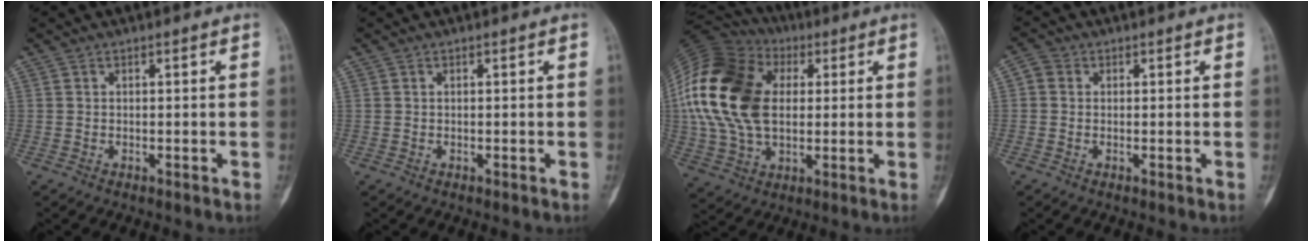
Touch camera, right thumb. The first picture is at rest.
{"total": 0.0}
{"total": 24.3, "force": [3.3, 16.1, 17.9], "torque": [-0.371, 0.009, 0.060]}
{"total": 2.1, "force": [0.3, 1.8, 0.9], "torque": [-0.011, 0.004, -0.002]}